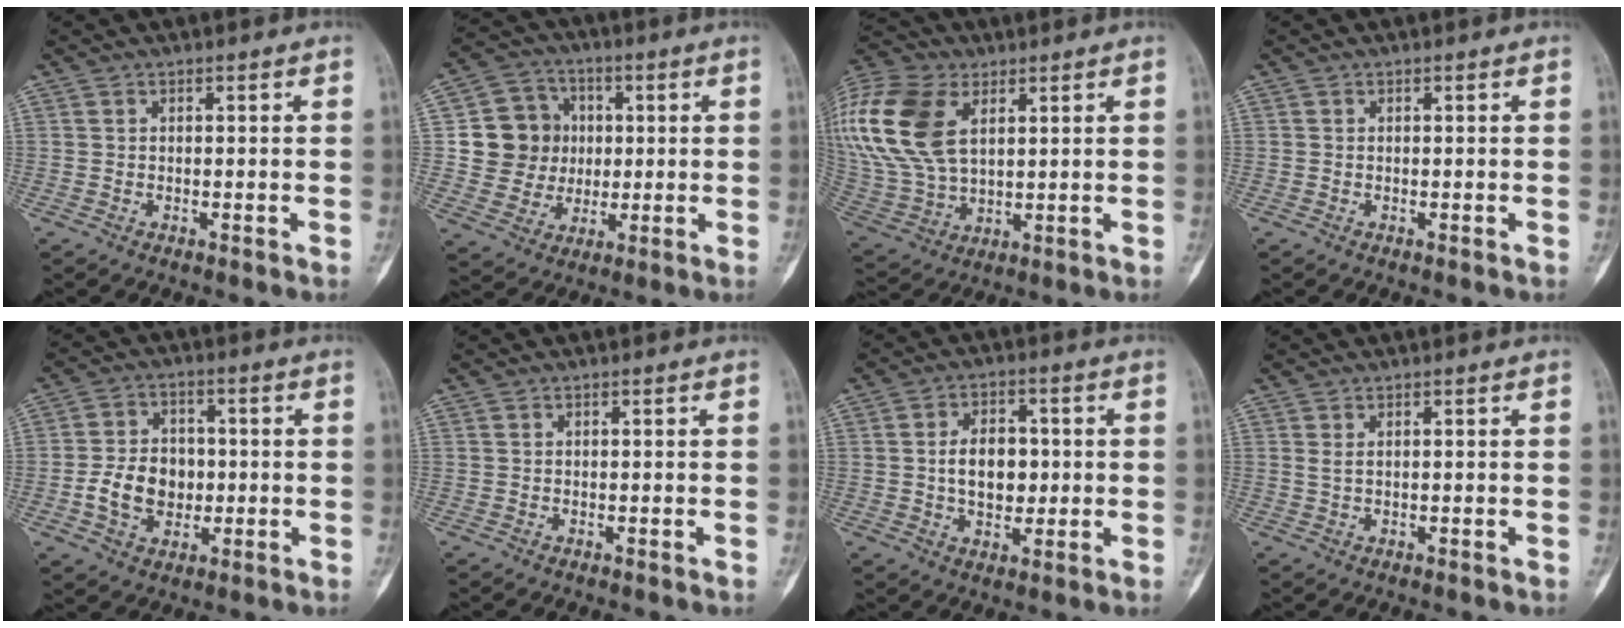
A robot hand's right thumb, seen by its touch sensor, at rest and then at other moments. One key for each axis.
{"total": 12.2, "fx": 1.3, "fy": 11.4, "fz": 4.1, "tx": -0.028, "ty": 0.010, "tz": 0.029}
{"total": 25.0, "fx": 8.5, "fy": 15.8, "fz": 17.5, "tx": -0.421, "ty": 0.013, "tz": 0.168}
{"total": 0.0}
{"total": 9.7, "fx": -1.4, "fy": 7.5, "fz": 6.0, "tx": -0.082, "ty": 0.016, "tz": -0.024}
{"total": 0.0}
{"total": 8.2, "fx": 0.1, "fy": 5.5, "fz": 6.2, "tx": -0.077, "ty": 0.005, "tz": 0.001}
{"total": 1.0, "fx": 0.4, "fy": 0.3, "fz": 0.8, "tx": -0.021, "ty": 0.005, "tz": 0.012}